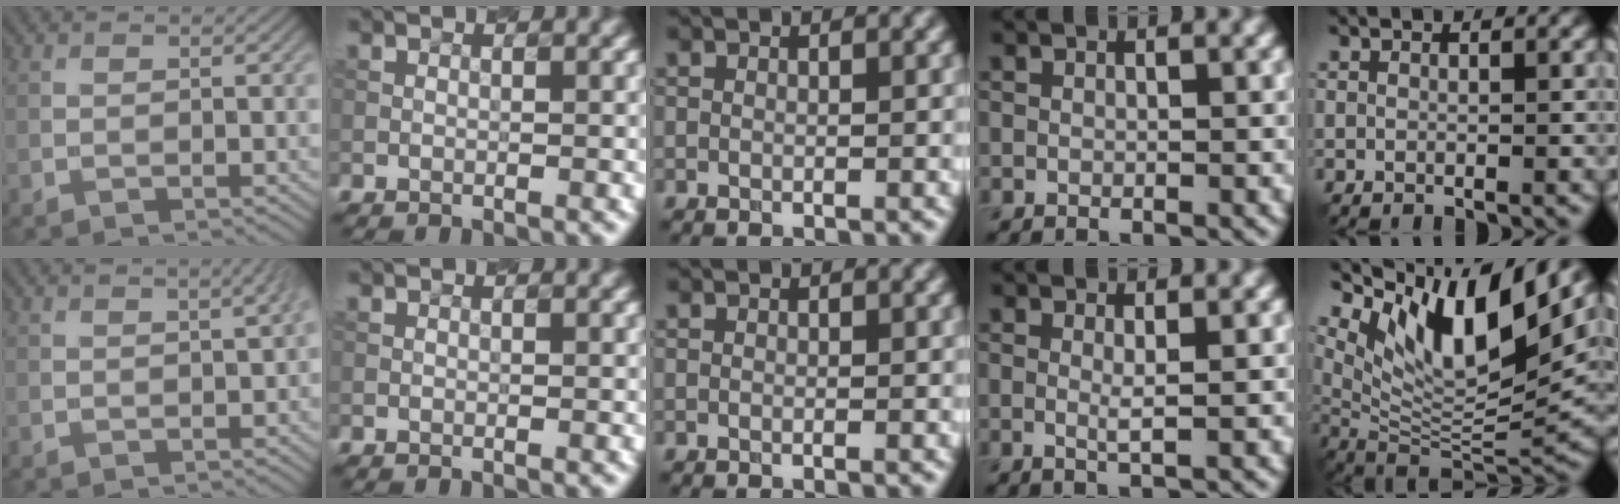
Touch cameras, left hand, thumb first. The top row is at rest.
{"thumb": {"total": 2.7, "force": [0.4, 0.8, 2.5], "torque": [-0.015, 0.012, 0.003]}, "ring": {"total": 1.1, "force": [0.0, 0.0, 1.1], "torque": [-0.024, -0.006, 0.000]}, "little": {"total": 12.0, "force": [5.4, 4.1, 9.9], "torque": [-0.169, -0.003, 0.111]}}